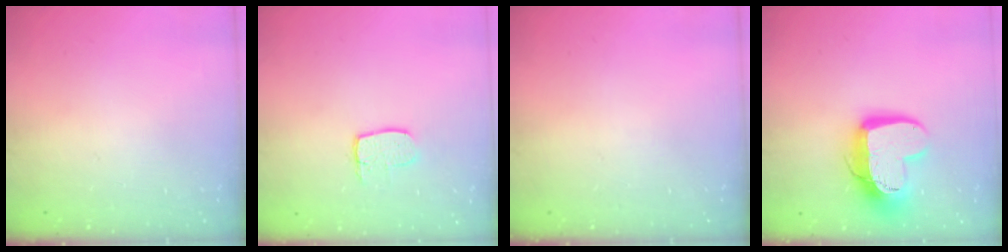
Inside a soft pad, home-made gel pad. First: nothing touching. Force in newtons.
{"total": 6.8, "press": 6.8, "slide": 0.4}
{"total": 0.0}
{"total": 16.9, "press": 16.9, "slide": 1.4}